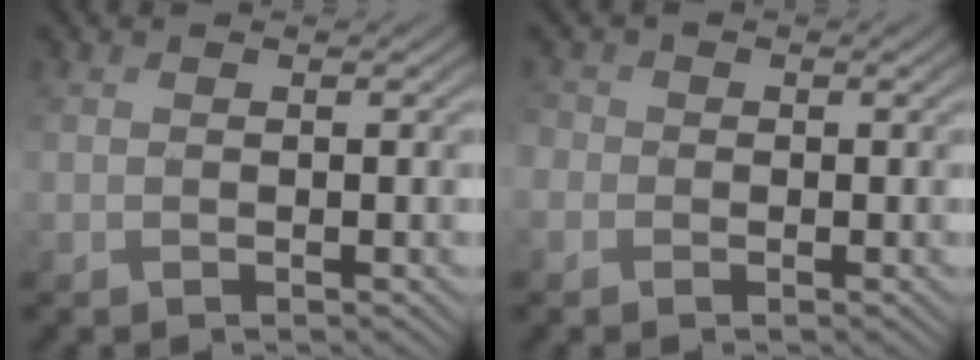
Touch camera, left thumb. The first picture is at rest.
{"total": 2.1, "force": [-0.5, 2.1, 0.4], "torque": [-0.015, 0.003, -0.017]}